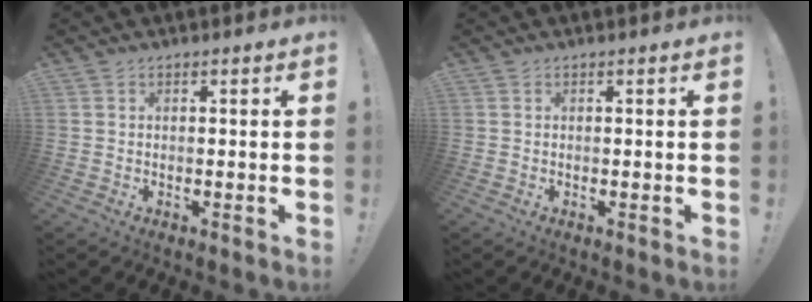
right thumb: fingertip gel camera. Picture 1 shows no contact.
{"total": 0.0}